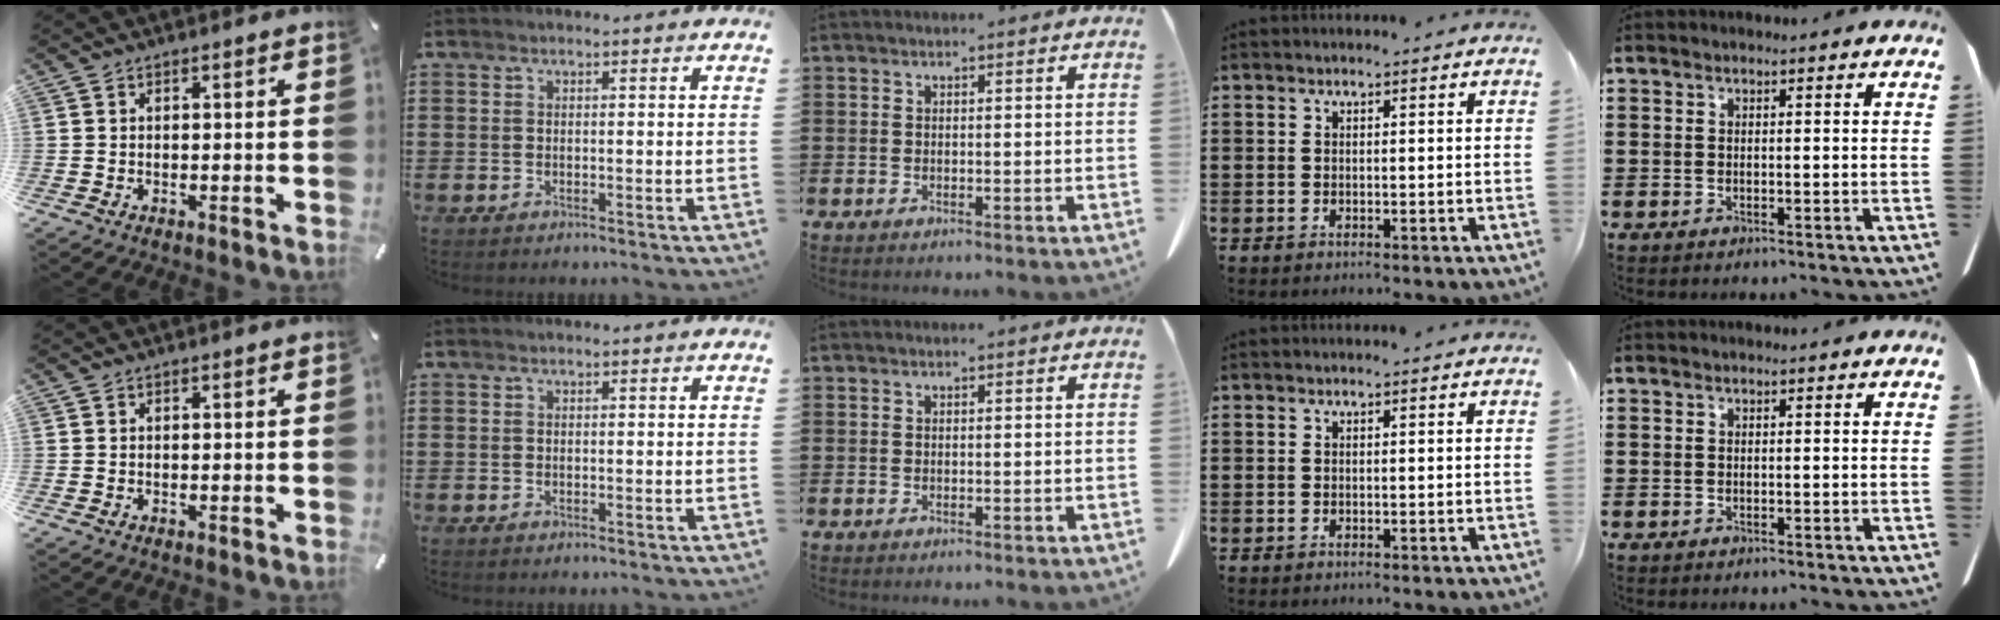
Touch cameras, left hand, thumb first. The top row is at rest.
{}